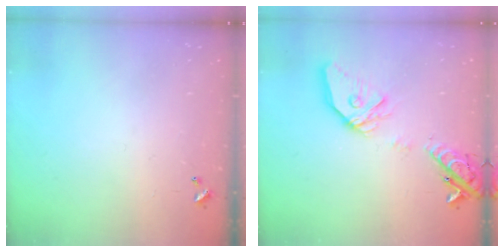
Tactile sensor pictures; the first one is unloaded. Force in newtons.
{"total": 18.6, "press": 18.3, "slide": 3.1}